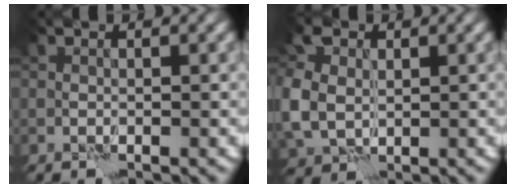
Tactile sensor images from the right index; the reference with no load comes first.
{"total": 5.6, "force": [0.7, 4.4, 3.5], "torque": [-0.101, 0.002, 0.007]}